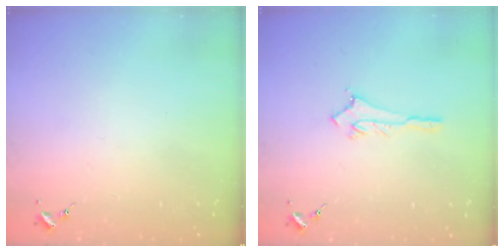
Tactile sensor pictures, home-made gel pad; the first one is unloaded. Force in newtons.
{"total": 2.9, "press": 2.9, "slide": 0.3}